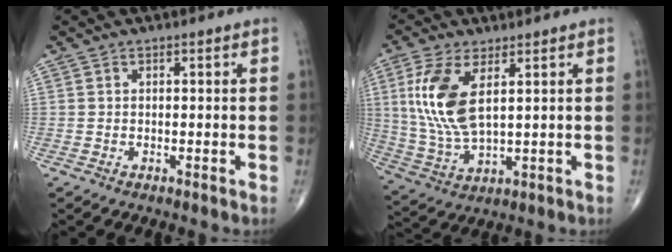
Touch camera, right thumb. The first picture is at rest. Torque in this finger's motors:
{"motor_torque": [-0.49, 1.05, 1.28, 0.54, 0.20]}